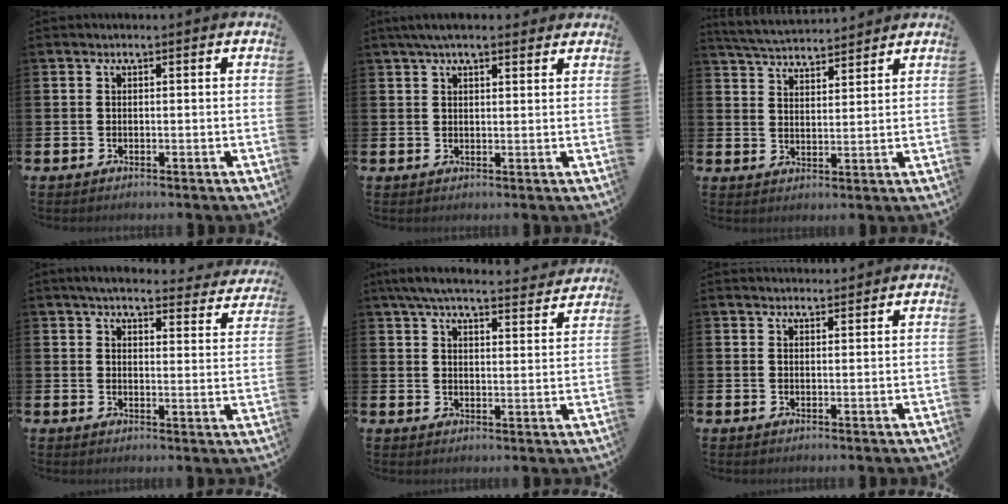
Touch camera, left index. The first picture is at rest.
{"total": 4.0, "force": [3.3, 1.1, 2.0], "torque": [-0.040, -0.002, 0.059]}
{"total": 4.7, "force": [4.7, 0.4, 0.3], "torque": [-0.020, -0.028, 0.083]}
{"total": 4.6, "force": [4.3, 0.8, 1.4], "torque": [-0.029, -0.030, 0.071]}
{"total": 6.7, "force": [6.2, 0.9, 2.2], "torque": [-0.058, -0.036, 0.110]}
{"total": 1.9, "force": [1.9, 0.3, 0.1], "torque": [0.012, -0.012, 0.031]}